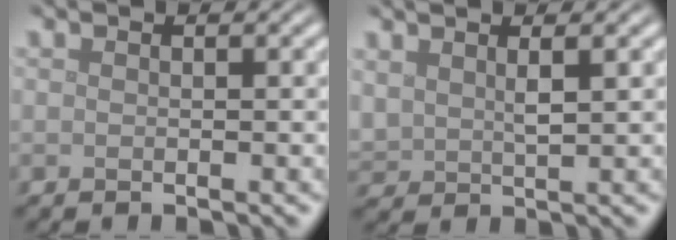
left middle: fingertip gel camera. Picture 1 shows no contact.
{"total": 2.0, "force": [1.3, 0.7, 1.3], "torque": [-0.034, -0.002, 0.030]}